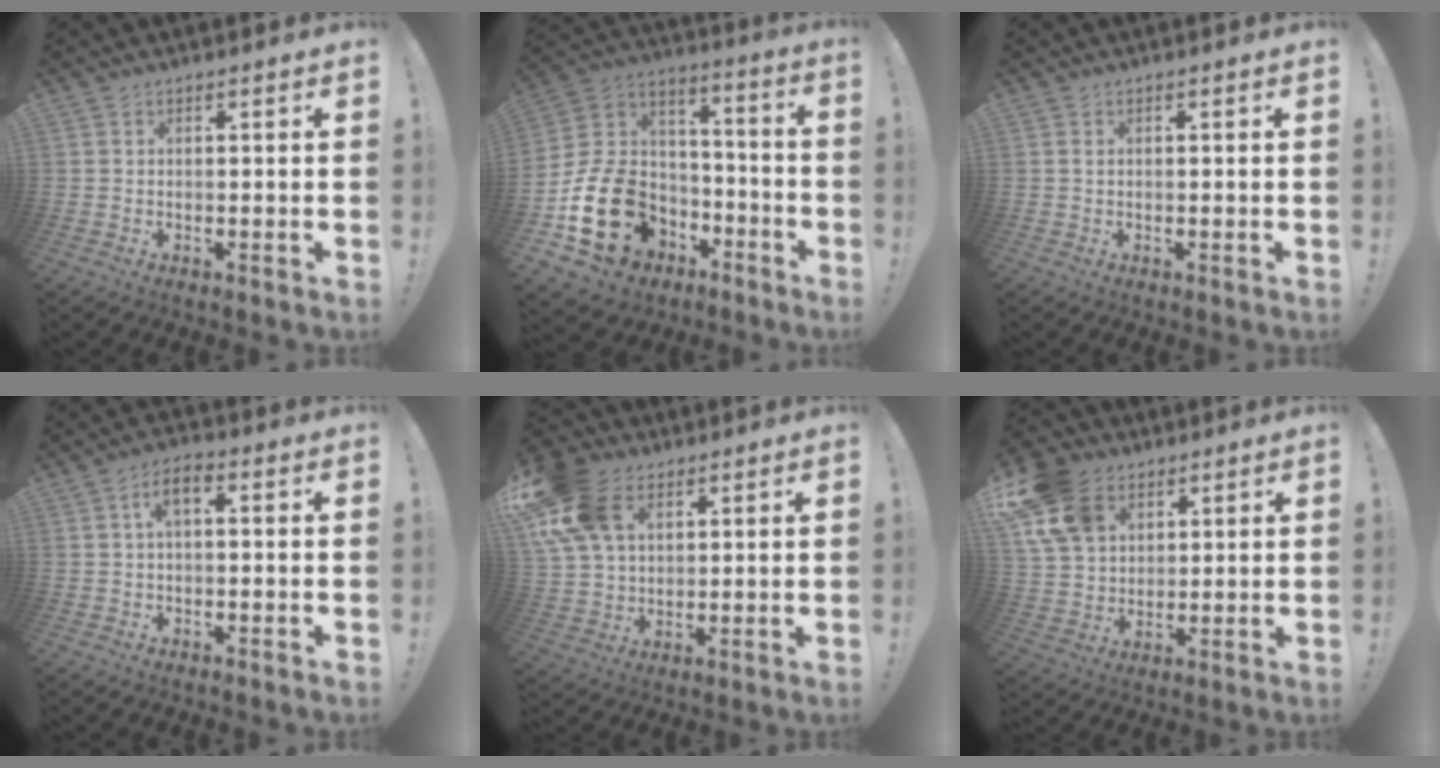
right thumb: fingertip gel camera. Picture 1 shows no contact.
{"total": 21.5, "force": [-7.4, 16.1, 12.0], "torque": [-0.221, 0.040, -0.105]}
{"total": 0.6, "force": [0.1, 0.2, 0.6], "torque": [-0.006, -0.001, 0.001]}
{"total": 4.7, "force": [0.7, 2.0, 4.2], "torque": [-0.070, 0.006, 0.011]}
{"total": 18.4, "force": [7.4, 12.7, 11.0], "torque": [-0.219, -0.021, 0.141]}
{"total": 16.1, "force": [7.7, 11.6, 8.0], "torque": [-0.153, -0.033, 0.152]}